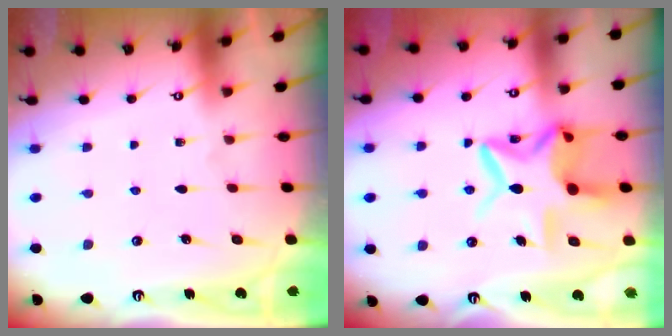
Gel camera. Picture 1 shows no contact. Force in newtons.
{"total": 13.7, "press": 13.6, "slide": 1.6}